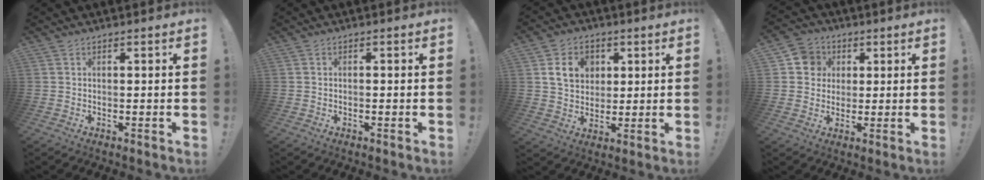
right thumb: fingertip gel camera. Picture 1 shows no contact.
{"total": 0.8, "force": [-0.6, 0.1, 0.6], "torque": [-0.012, 0.001, -0.010]}
{"total": 10.6, "force": [3.6, 8.7, 4.9], "torque": [-0.073, -0.004, 0.072]}
{"total": 8.0, "force": [1.7, 7.6, 1.9], "torque": [-0.027, 0.000, 0.037]}